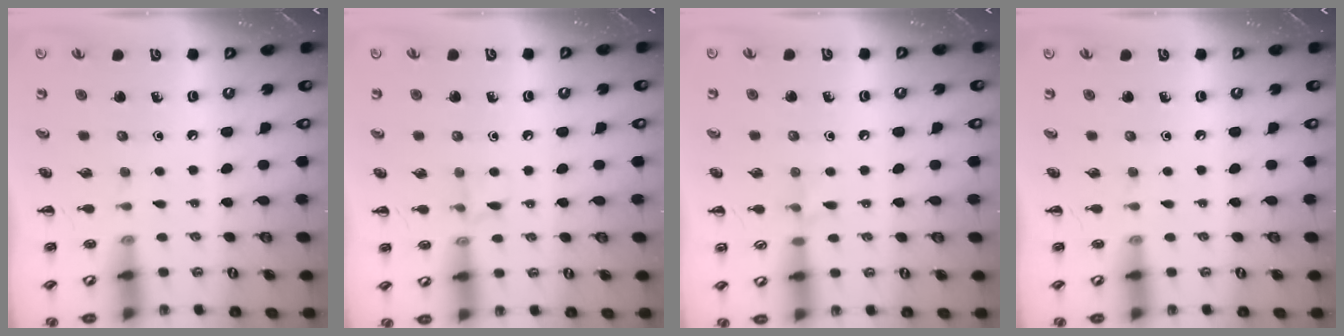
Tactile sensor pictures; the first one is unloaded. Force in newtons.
{"total": 4.6, "press": 4.4, "slide": 1.4}
{"total": 4.8, "press": 4.5, "slide": 1.8}
{"total": 0.0}